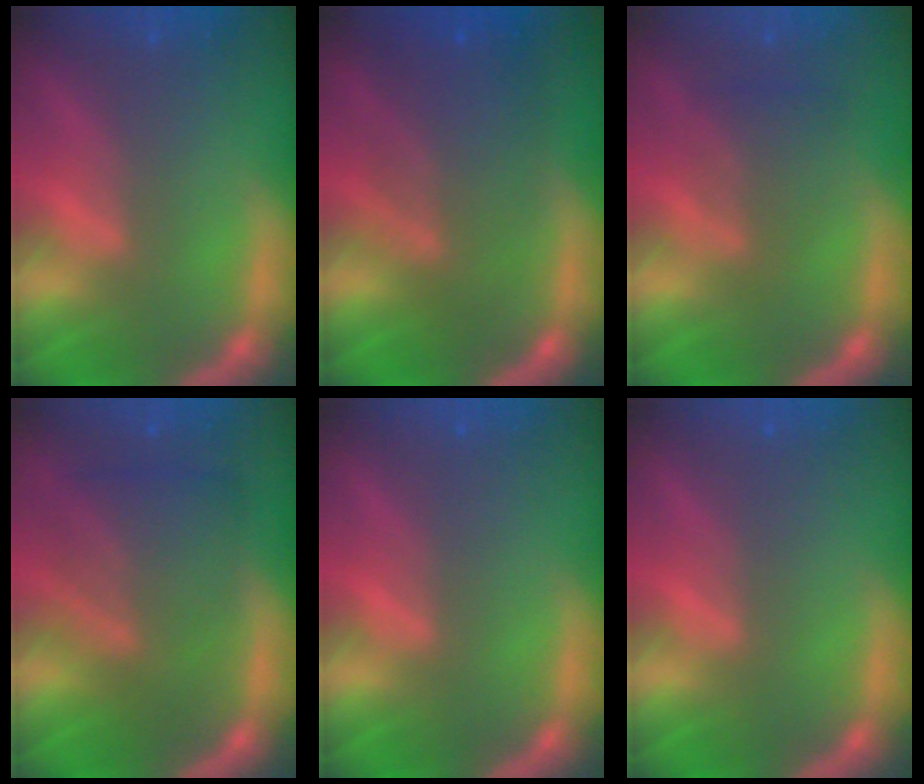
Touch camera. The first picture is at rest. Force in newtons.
{"total": 7.0}
{"total": 3.0}
{"total": 7.0}
{"total": 0.0}
{"total": 0.0}